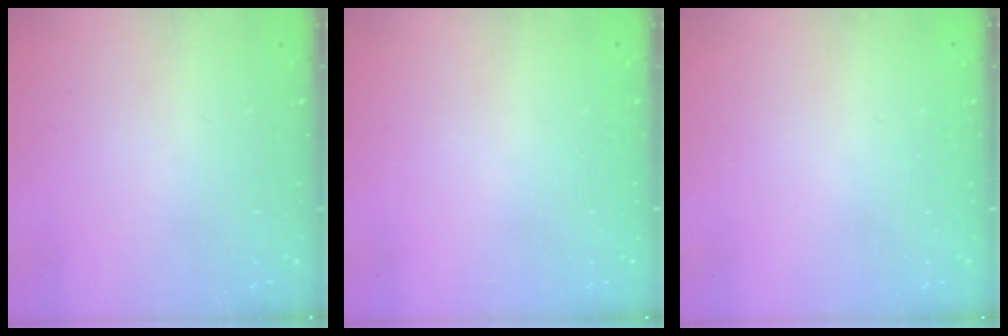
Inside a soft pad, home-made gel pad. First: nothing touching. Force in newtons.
{"total": 0.0}
{"total": 0.0}